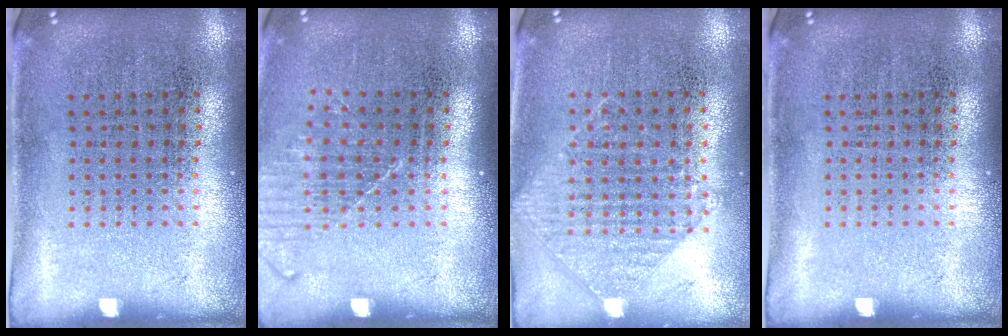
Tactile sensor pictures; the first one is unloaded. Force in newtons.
{"total": 1.2, "press": 1.0, "slide": 0.6}
{"total": 0.9, "press": 0.8, "slide": 0.3}
{"total": 0.0}